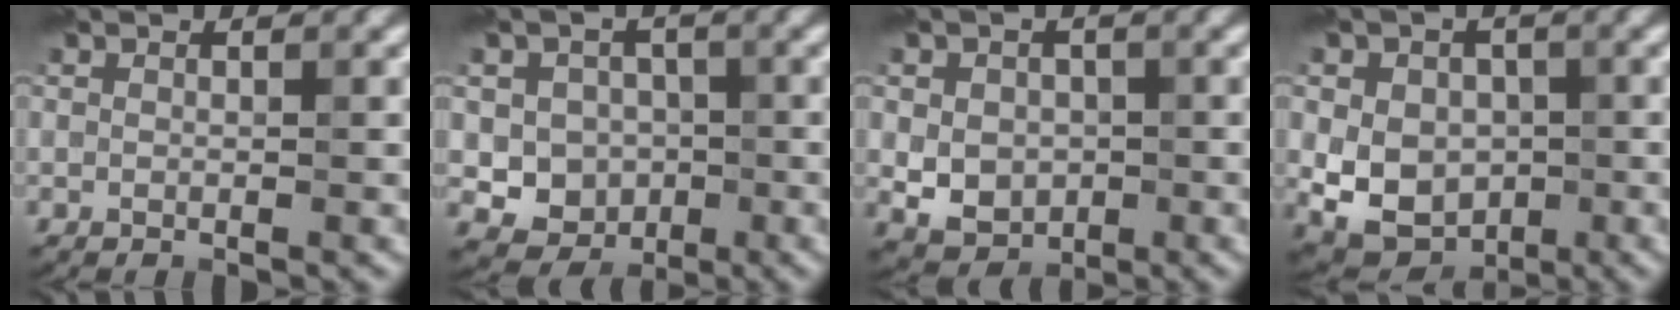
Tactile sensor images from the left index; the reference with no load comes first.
{"total": 4.9, "force": [-0.5, 4.5, 1.9], "torque": [-0.001, -0.003, -0.023]}
{"total": 4.4, "force": [-0.3, 3.5, 2.5], "torque": [-0.035, -0.003, -0.004]}
{"total": 6.9, "force": [-0.6, 5.5, 4.1], "torque": [-0.058, -0.005, -0.016]}